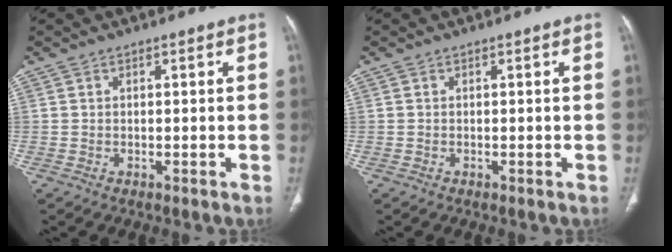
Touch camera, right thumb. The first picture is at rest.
{"total": 0.0}